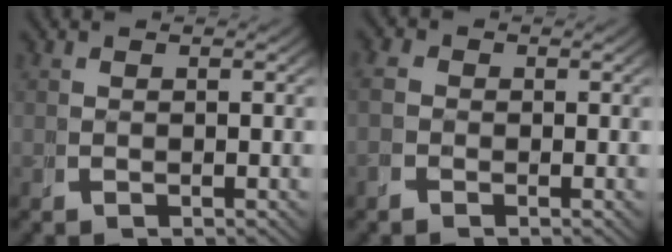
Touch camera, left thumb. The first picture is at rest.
{"total": 2.0, "force": [-0.4, 1.9, 0.5], "torque": [-0.007, 0.003, -0.019]}